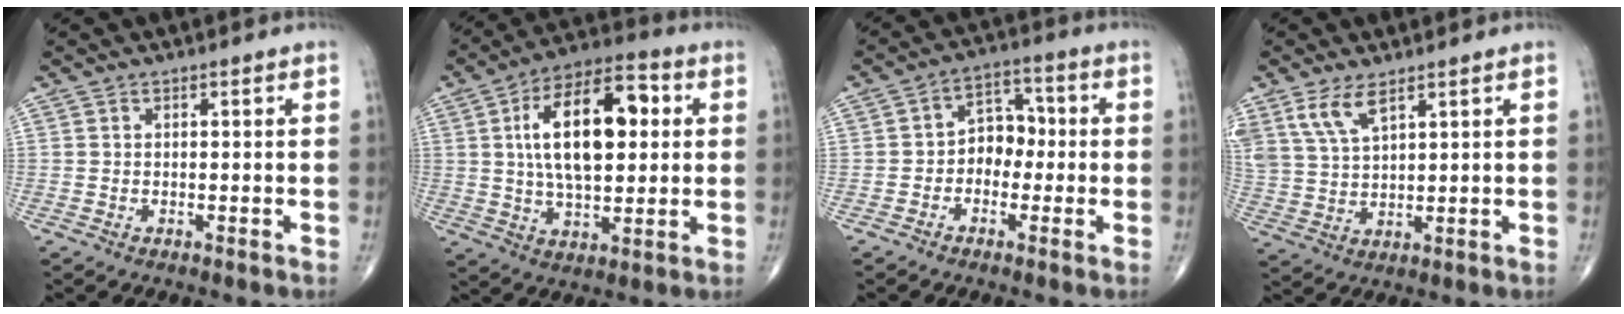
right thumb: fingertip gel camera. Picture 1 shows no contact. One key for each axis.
{"total": 18.8, "fx": 3.4, "fy": 9.3, "fz": 15.9, "tx": -0.246, "ty": 0.014, "tz": 0.051}
{"total": 6.6, "fx": -1.0, "fy": 5.2, "fz": 4.0, "tx": -0.025, "ty": 0.031, "tz": -0.031}
{"total": 6.8, "fx": 4.4, "fy": 2.7, "fz": 4.5, "tx": -0.092, "ty": -0.013, "tz": 0.096}